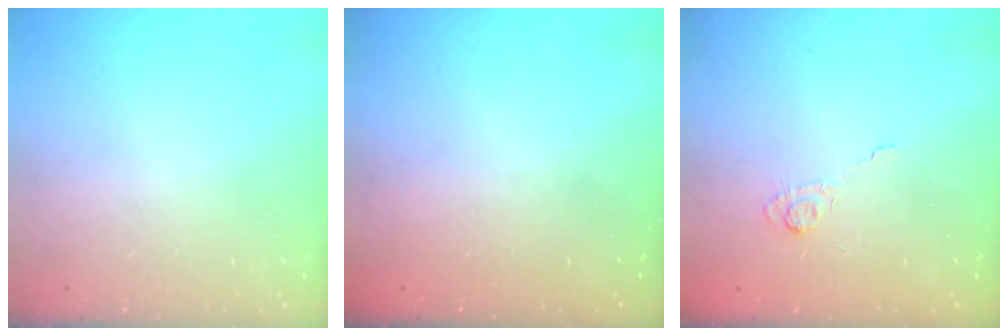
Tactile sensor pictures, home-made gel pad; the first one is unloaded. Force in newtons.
{"total": 2.6, "press": 2.4, "slide": 0.8}
{"total": 3.1, "press": 2.7, "slide": 1.6}